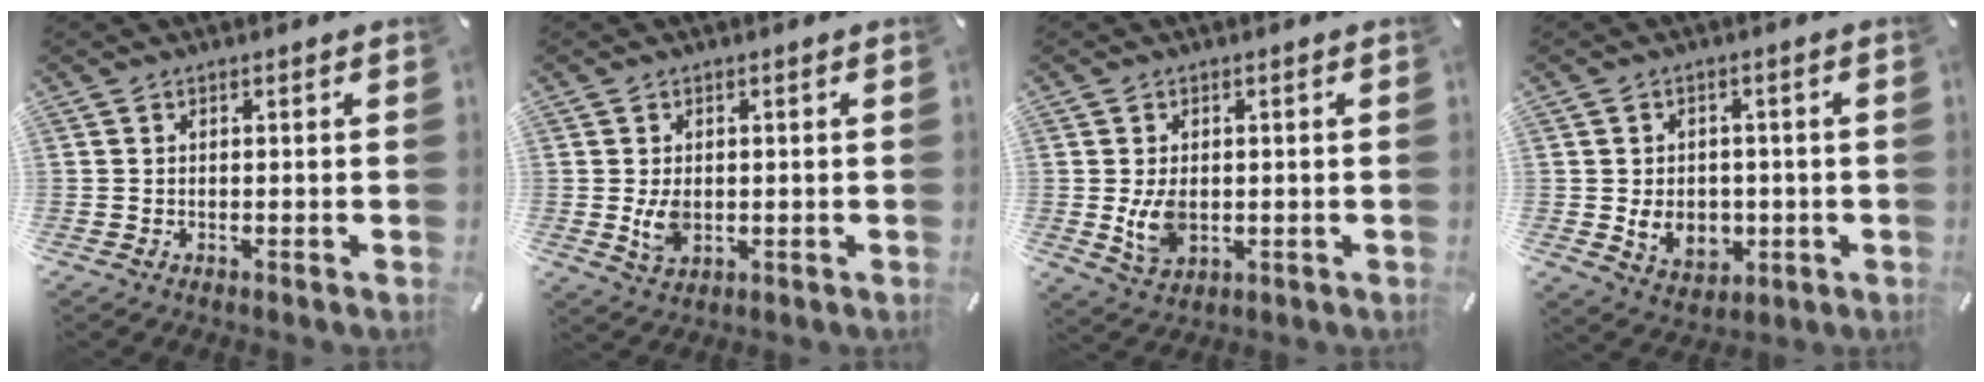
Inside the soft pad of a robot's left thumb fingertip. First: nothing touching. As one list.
[{"total": 4.9, "force": [-0.2, 3.4, 3.5], "torque": [-0.067, -0.008, -0.008]}, {"total": 6.6, "force": [-0.3, 4.6, 4.7], "torque": [-0.100, -0.009, -0.009]}, {"total": 7.9, "force": [-1.2, 6.5, 4.4], "torque": [-0.080, 0.001, -0.022]}]